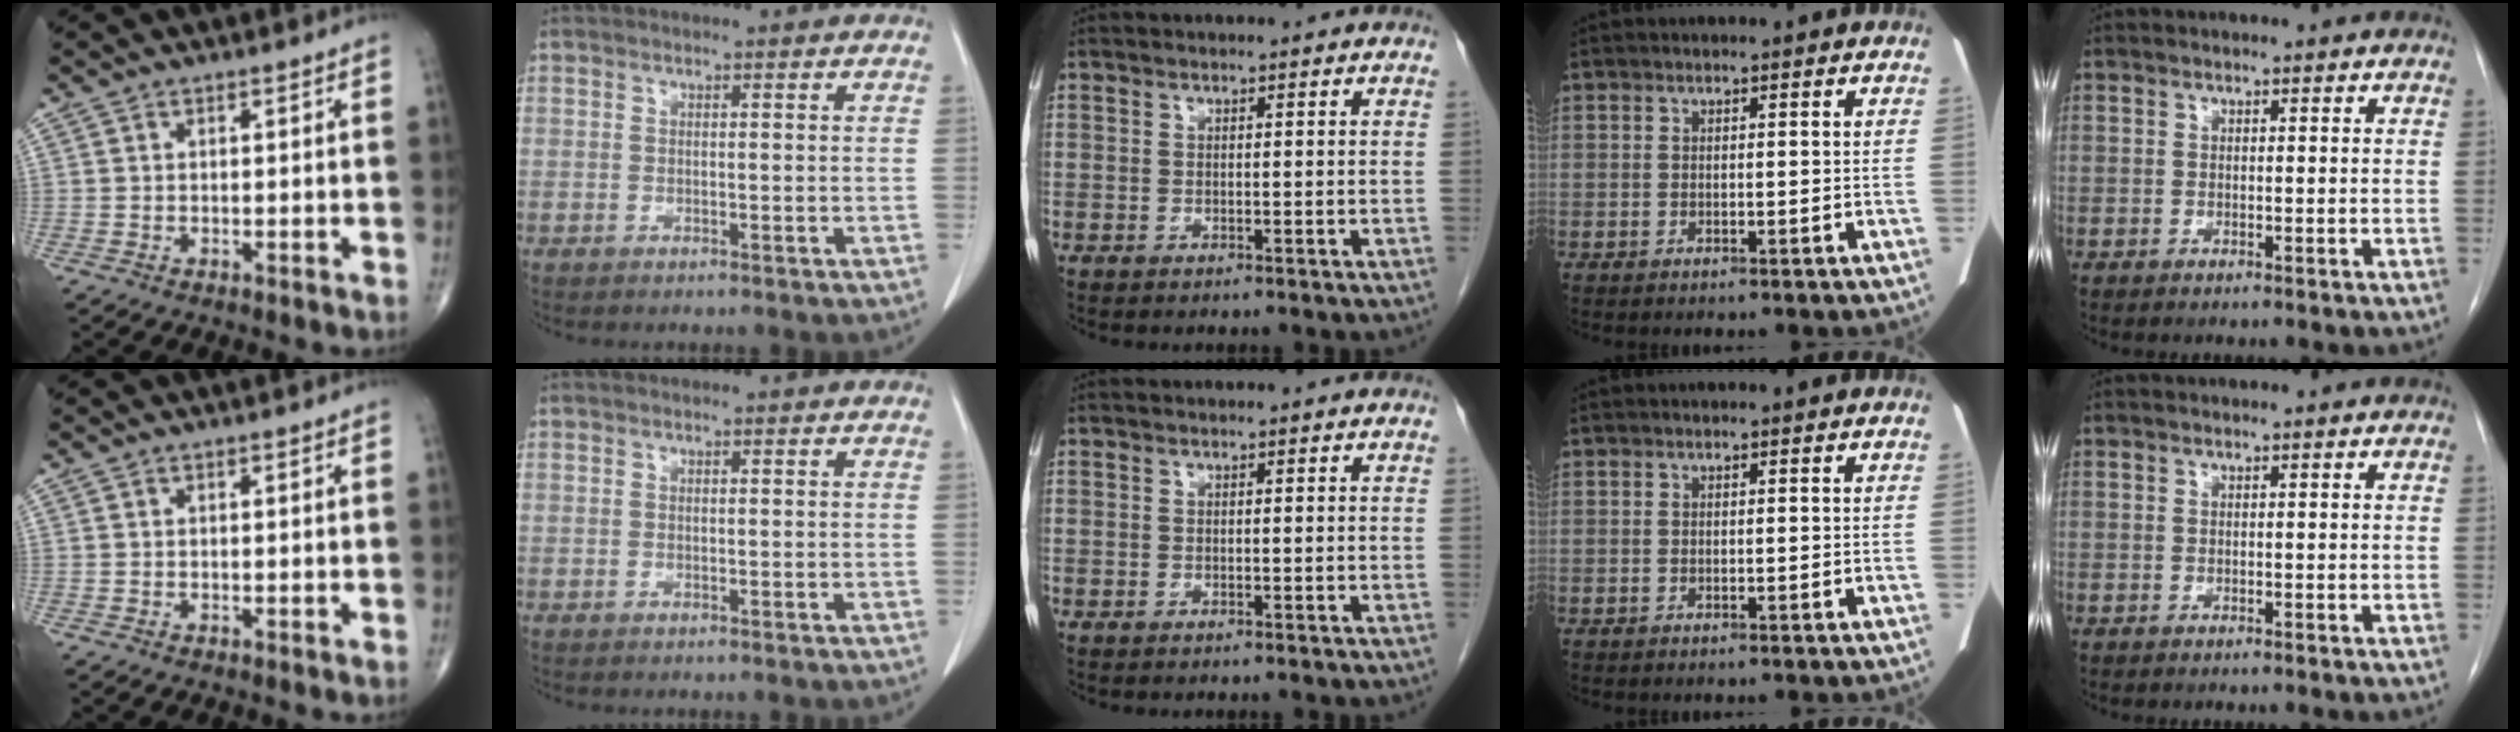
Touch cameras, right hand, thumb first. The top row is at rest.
{}